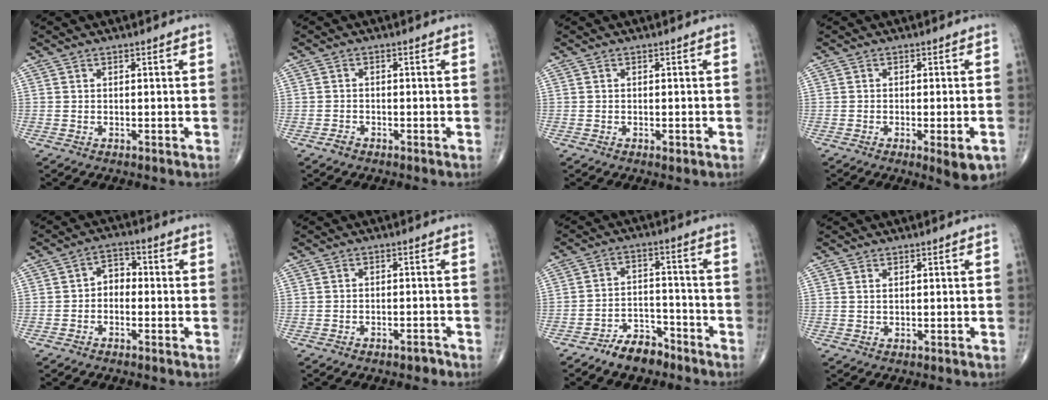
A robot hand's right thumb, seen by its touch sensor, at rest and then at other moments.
{"total": 1.3, "force": [-1.0, 0.8, 0.4], "torque": [-0.011, 0.005, -0.020]}
{"total": 0.7, "force": [-0.4, 0.4, 0.5], "torque": [-0.009, -0.002, -0.005]}
{"total": 5.6, "force": [-2.3, 1.5, 4.9], "torque": [-0.064, -0.003, -0.027]}
{"total": 4.0, "force": [-0.8, 3.0, 2.5], "torque": [-0.022, 0.021, -0.029]}
{"total": 2.0, "force": [-1.6, 0.9, 0.7], "torque": [-0.010, 0.013, -0.022]}
{"total": 7.3, "force": [-5.8, 3.5, 2.7], "torque": [-0.030, 0.048, -0.104]}
{"total": 0.7, "force": [0.3, 0.3, 0.6], "torque": [-0.014, 0.003, 0.008]}